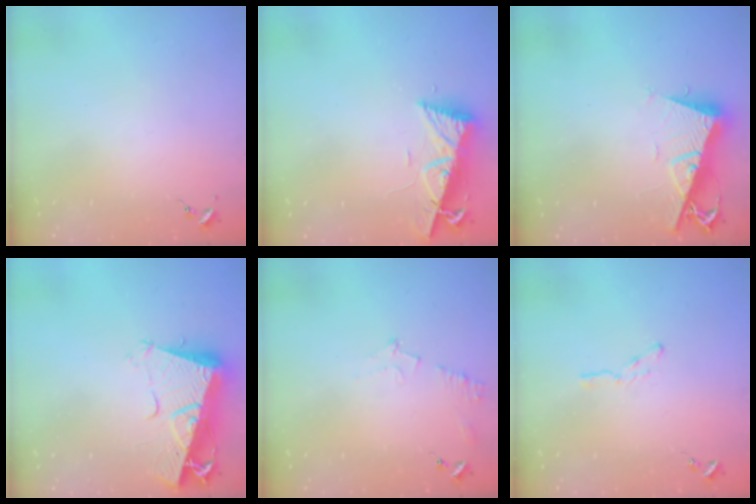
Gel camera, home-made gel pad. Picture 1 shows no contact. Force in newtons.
{"total": 8.5, "press": 8.4, "slide": 0.9}
{"total": 10.3, "press": 10.3, "slide": 0.8}
{"total": 15.1, "press": 14.9, "slide": 1.8}
{"total": 6.4, "press": 6.4, "slide": 0.8}
{"total": 3.1, "press": 3.1, "slide": 0.3}